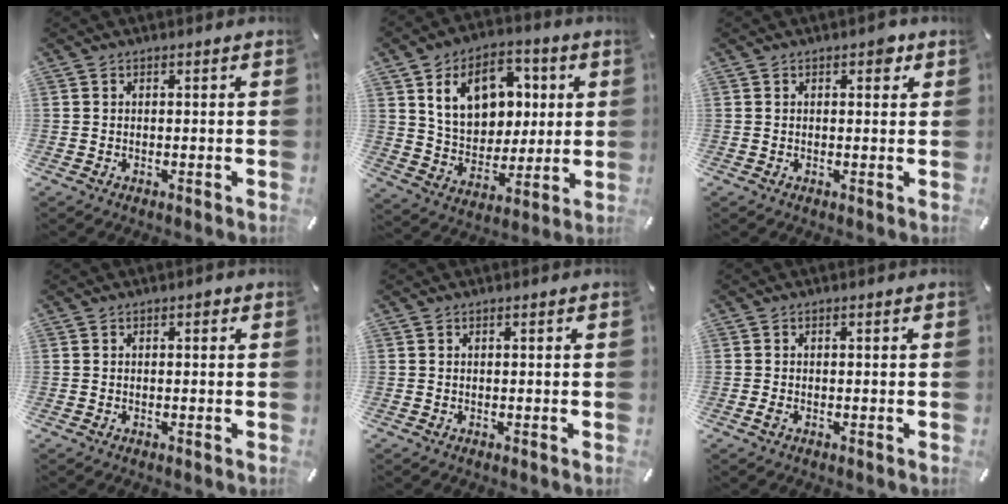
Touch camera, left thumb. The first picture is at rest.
{"total": 15.0, "force": [5.4, 11.5, 8.0], "torque": [-0.139, -0.003, 0.107]}
{"total": 2.6, "force": [1.2, 1.5, 1.7], "torque": [-0.013, -0.002, 0.014]}
{"total": 0.8, "force": [0.1, 0.5, 0.6], "torque": [-0.010, 0.005, 0.000]}
{"total": 0.0}
{"total": 1.2, "force": [-0.4, 0.4, 1.0], "torque": [-0.017, -0.001, -0.007]}